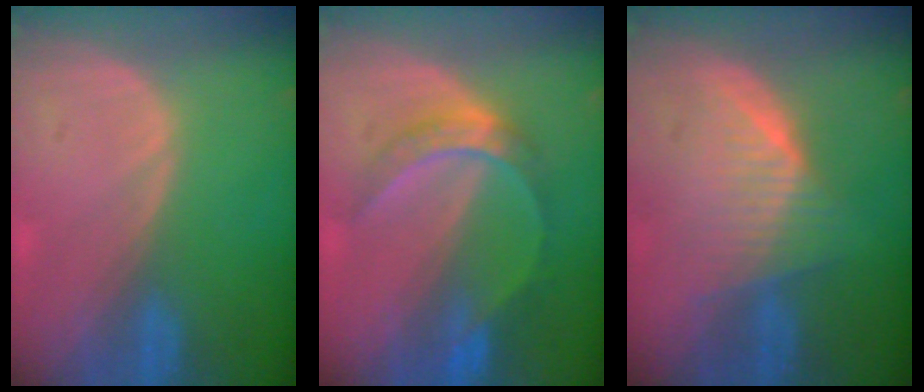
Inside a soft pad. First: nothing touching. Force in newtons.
{"total": 6.0, "press": 5.8, "slide": 1.4}
{"total": 6.5, "press": 6.2, "slide": 1.8}